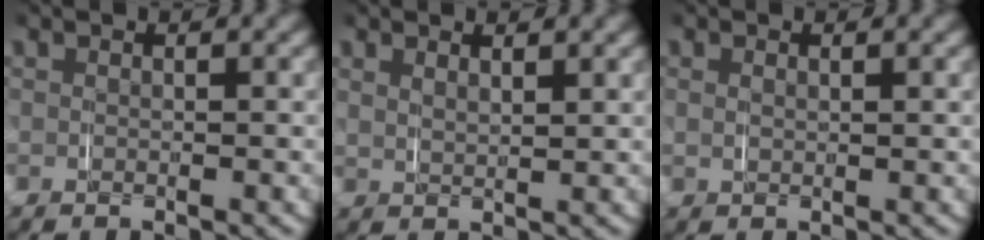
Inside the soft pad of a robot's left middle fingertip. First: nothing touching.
{"total": 1.5, "force": [1.3, 0.3, 0.7], "torque": [-0.016, -0.005, 0.029]}
{"total": 0.8, "force": [0.4, 0.4, 0.5], "torque": [-0.012, -0.002, 0.012]}